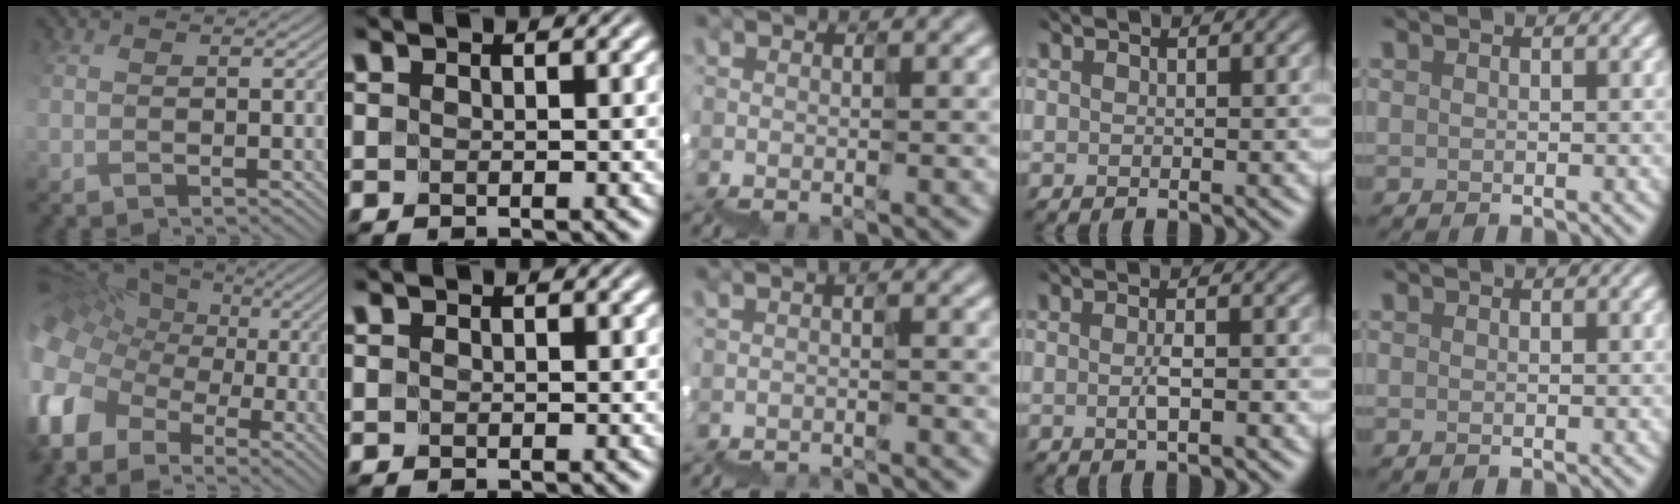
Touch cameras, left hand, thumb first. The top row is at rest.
{"thumb": {"total": 13.4, "force": [-2.2, 10.1, 8.5], "torque": [-0.243, -0.011, -0.038]}, "middle": {"total": 2.2, "force": [-2.2, 0.0, 0.1], "torque": [0.008, 0.002, -0.026]}, "ring": {"total": 1.6, "force": [-1.0, 0.3, 1.2], "torque": [-0.023, -0.001, -0.012]}}